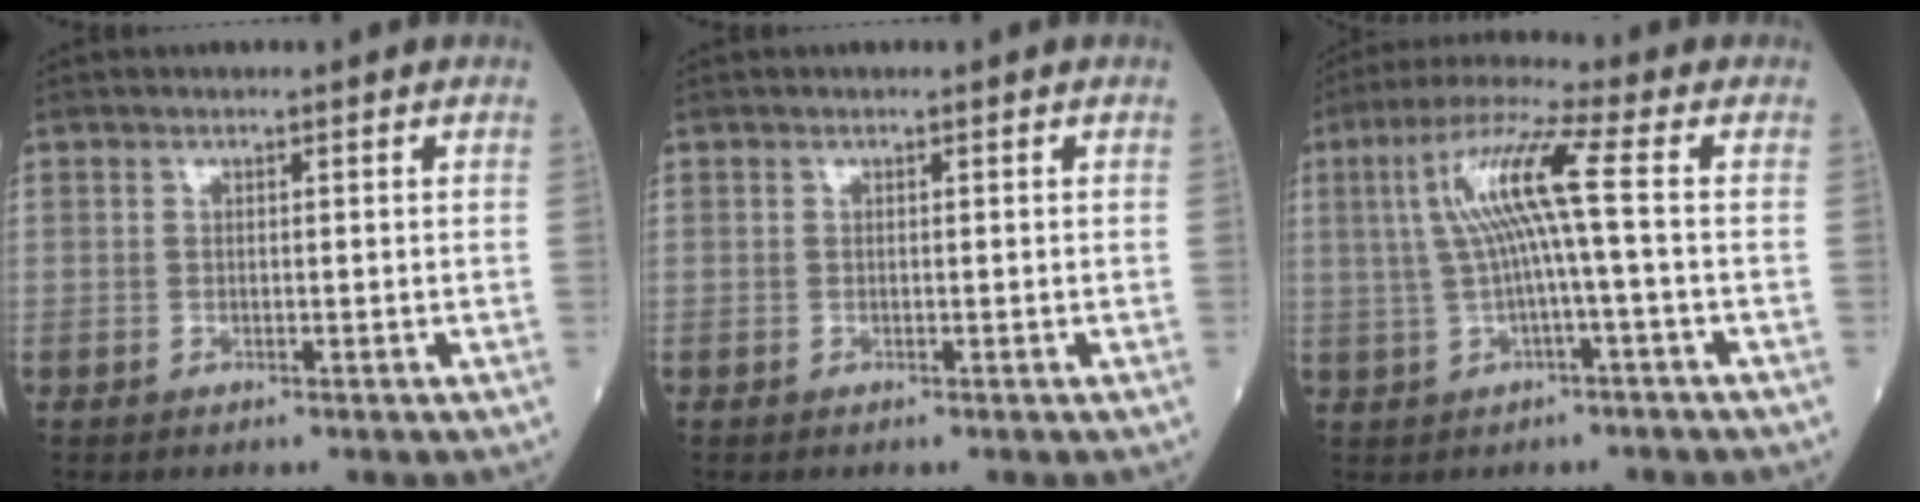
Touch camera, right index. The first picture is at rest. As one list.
[{"total": 0.0}, {"total": 9.5, "force": [0.8, -0.5, 9.4], "torque": [-0.186, 0.025, 0.015]}]